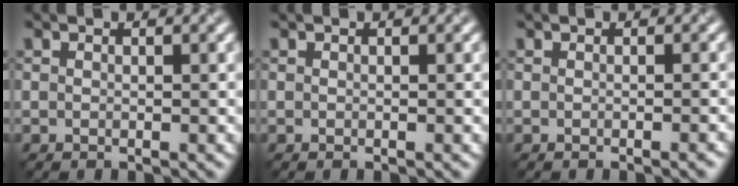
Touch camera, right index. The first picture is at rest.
{"total": 0.0}
{"total": 1.1, "force": [-0.5, 0.3, 0.9], "torque": [-0.005, 0.001, -0.010]}